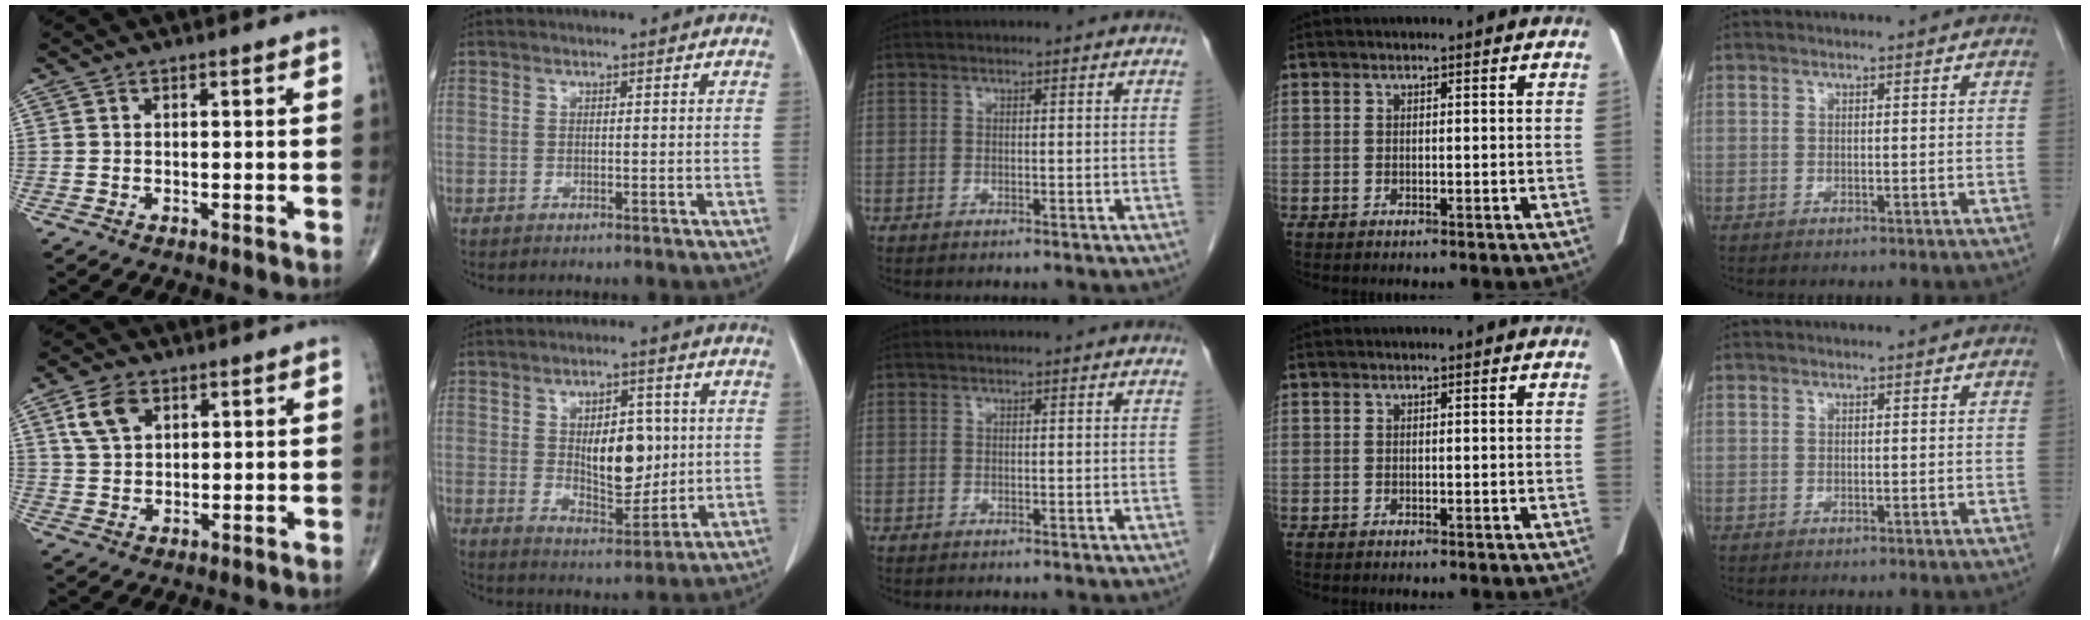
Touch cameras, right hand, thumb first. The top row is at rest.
{"thumb": {"total": 6.4, "force": [2.9, 4.1, 4.0], "torque": [-0.066, -0.005, 0.058]}, "index": {"total": 9.0, "force": [1.1, 4.3, 7.9], "torque": [-0.121, -0.003, 0.029]}}